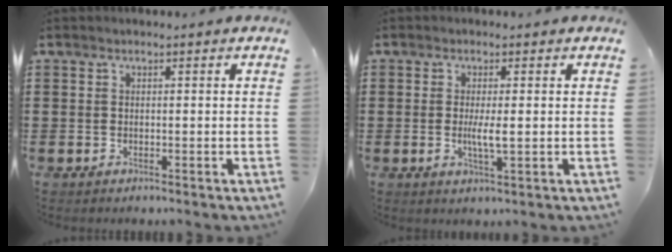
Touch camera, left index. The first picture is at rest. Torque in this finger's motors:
{"motor_torque": [0.81, 0.16, 0.12, 0.08]}